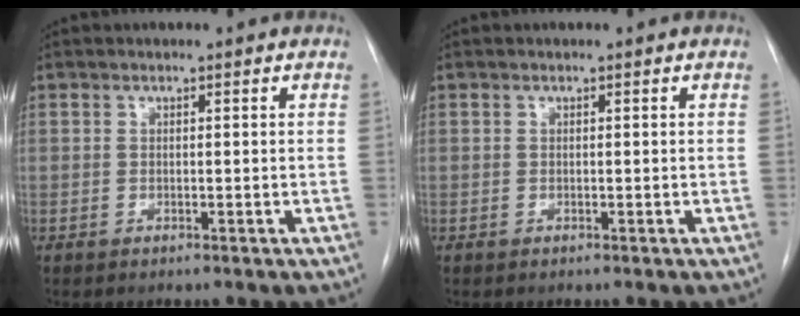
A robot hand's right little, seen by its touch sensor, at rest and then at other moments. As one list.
[{"total": 0.0}]